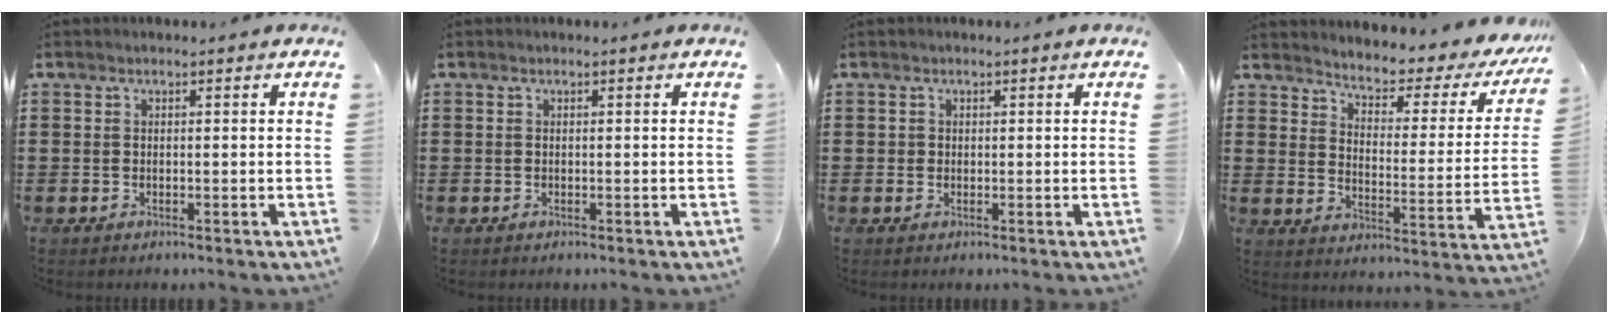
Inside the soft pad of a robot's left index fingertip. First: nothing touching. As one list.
[{"total": 0.0}, {"total": 0.8, "force": [0.2, 0.7, 0.1], "torque": [-0.004, 0.005, 0.005]}, {"total": 3.2, "force": [2.9, 0.6, 1.1], "torque": [-0.036, -0.033, 0.036]}]